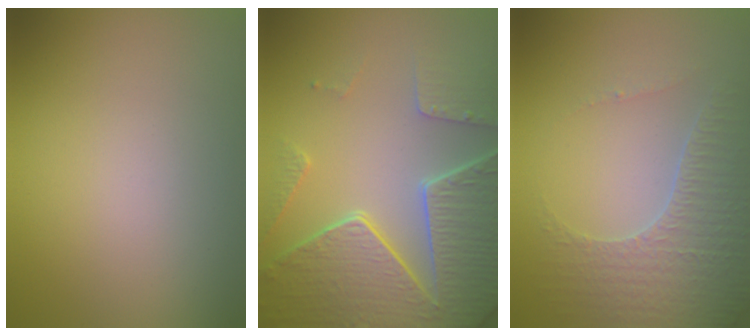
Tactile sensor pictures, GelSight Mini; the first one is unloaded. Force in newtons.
{"total": 8.3, "press": 5.9, "slide": 5.8}
{"total": 3.8, "press": 3.7, "slide": 0.9}